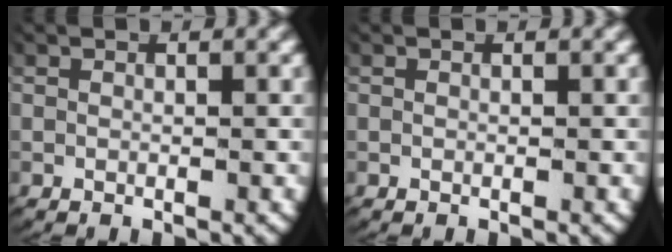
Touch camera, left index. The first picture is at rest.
{"total": 0.0}